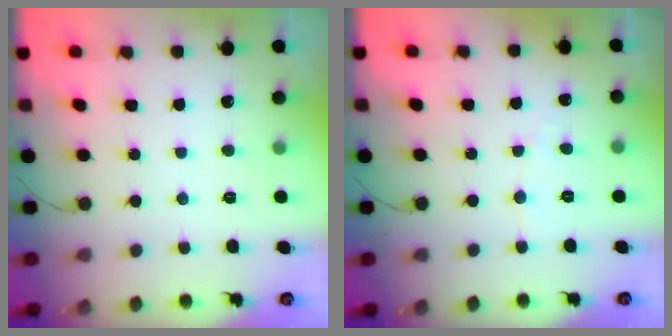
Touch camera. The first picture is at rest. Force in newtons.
{"total": 2.4, "press": 2.4, "slide": 0.2}